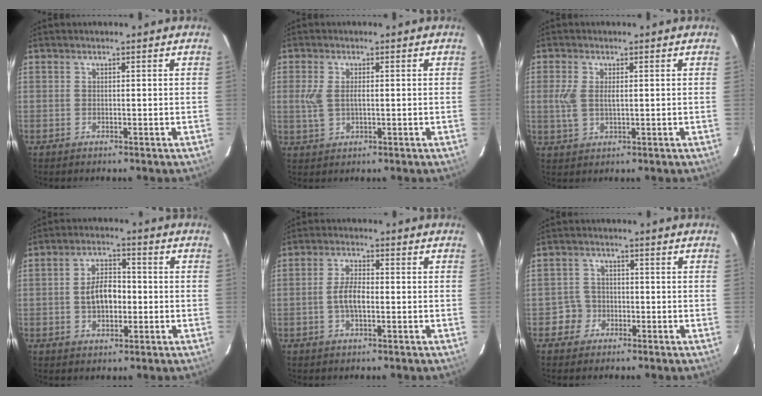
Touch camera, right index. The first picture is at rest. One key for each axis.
{"total": 4.5, "fx": 0.1, "fy": 2.3, "fz": 3.8, "tx": -0.081, "ty": -0.002, "tz": 0.003}
{"total": 4.6, "fx": 0.3, "fy": 2.3, "fz": 4.0, "tx": -0.086, "ty": -0.001, "tz": 0.006}
{"total": 7.0, "fx": -0.9, "fy": 4.1, "fz": 5.6, "tx": -0.103, "ty": 0.015, "tz": -0.010}
{"total": 4.5, "fx": -1.0, "fy": 1.7, "fz": 4.0, "tx": -0.082, "ty": 0.006, "tz": -0.018}
{"total": 3.7, "fx": -1.5, "fy": 3.4, "fz": -0.3, "tx": 0.008, "ty": 0.020, "tz": -0.027}